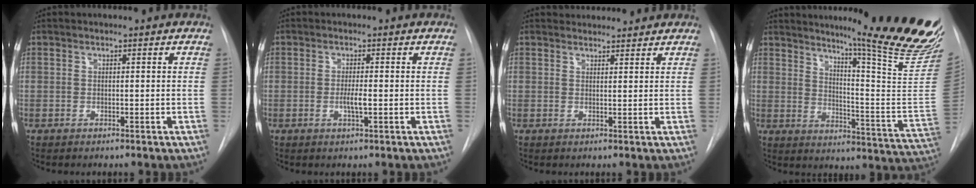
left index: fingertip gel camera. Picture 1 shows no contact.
{"total": 2.1, "force": [-0.3, 0.0, 2.1], "torque": [-0.039, -0.002, -0.006]}
{"total": 4.9, "force": [4.8, 1.0, 0.4], "torque": [-0.005, 0.022, 0.060]}
{"total": 23.6, "force": [19.6, -0.7, 13.1], "torque": [-0.180, -0.123, 0.245]}